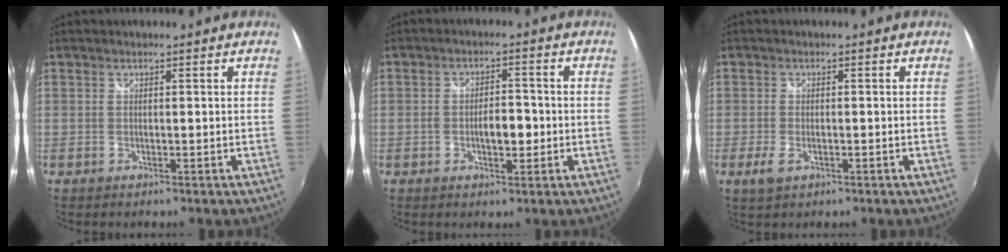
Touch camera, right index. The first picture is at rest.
{"total": 4.2, "force": [-1.0, 2.0, 3.6], "torque": [-0.061, 0.001, -0.014]}
{"total": 3.4, "force": [-1.5, 1.7, 2.5], "torque": [-0.059, -0.008, -0.027]}